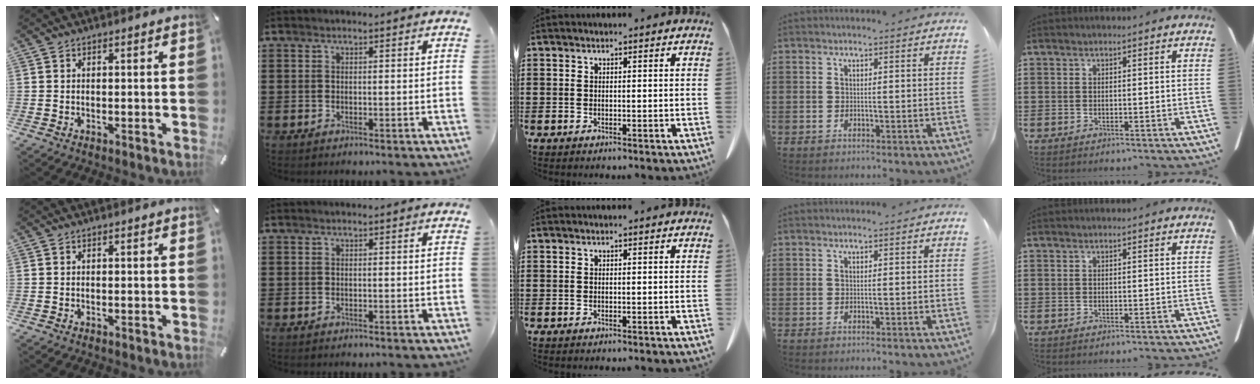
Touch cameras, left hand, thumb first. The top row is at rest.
{}